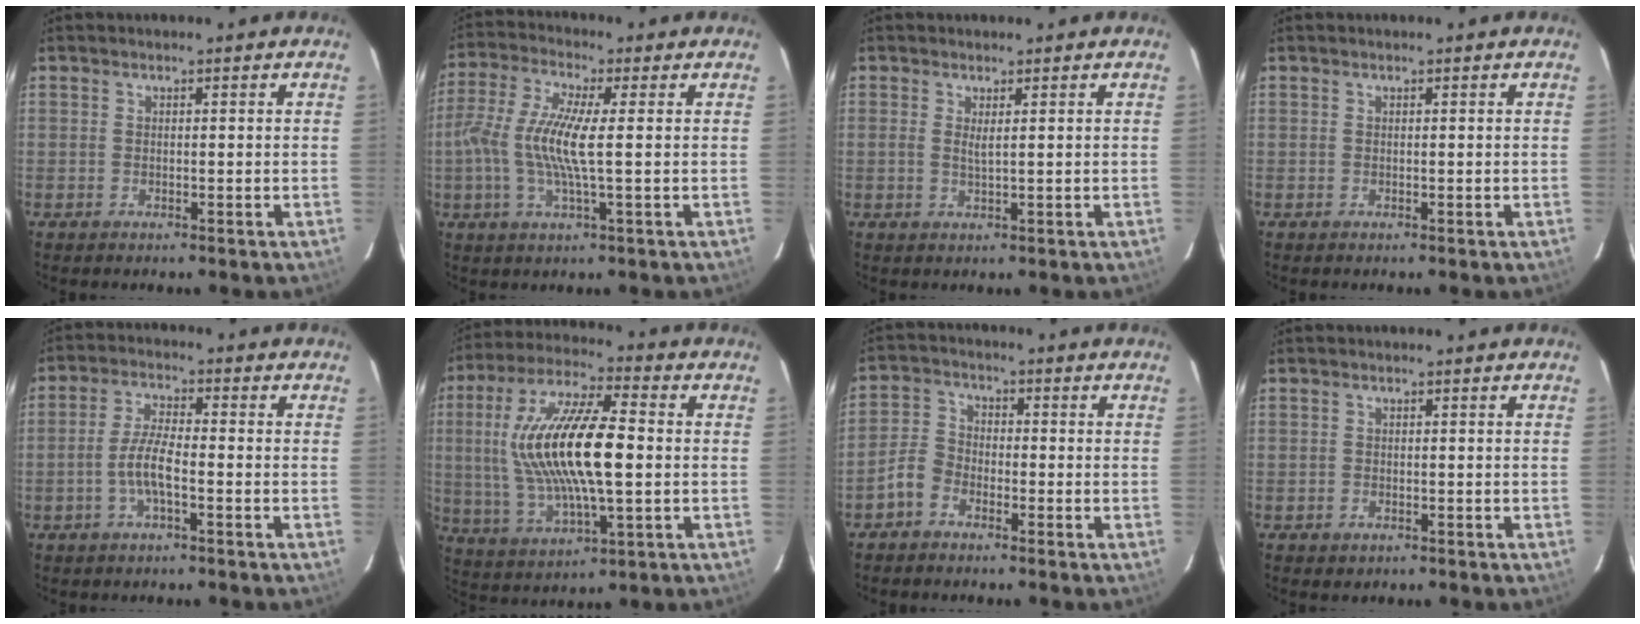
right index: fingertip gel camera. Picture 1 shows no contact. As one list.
[{"total": 10.3, "force": [-0.5, 1.2, 10.2], "torque": [-0.210, 0.001, -0.014]}, {"total": 1.4, "force": [0.4, 0.1, 1.4], "torque": [-0.026, -0.002, 0.007]}, {"total": 0.0}, {"total": 5.5, "force": [-2.0, 1.1, 5.0], "torque": [-0.107, 0.006, -0.041]}, {"total": 19.2, "force": [0.9, 5.8, 18.3], "torque": [-0.356, 0.008, 0.020]}, {"total": 4.6, "force": [-2.9, 2.9, 1.9], "torque": [-0.042, 0.017, -0.062]}, {"total": 1.3, "force": [-0.7, 1.0, 0.4], "torque": [-0.008, 0.000, -0.008]}]